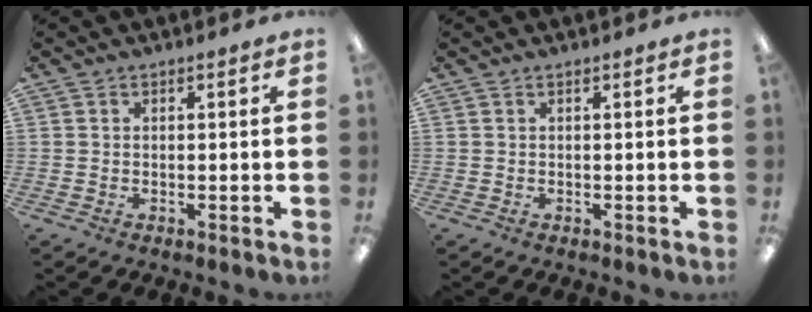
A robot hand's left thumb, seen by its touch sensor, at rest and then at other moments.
{"total": 0.0}